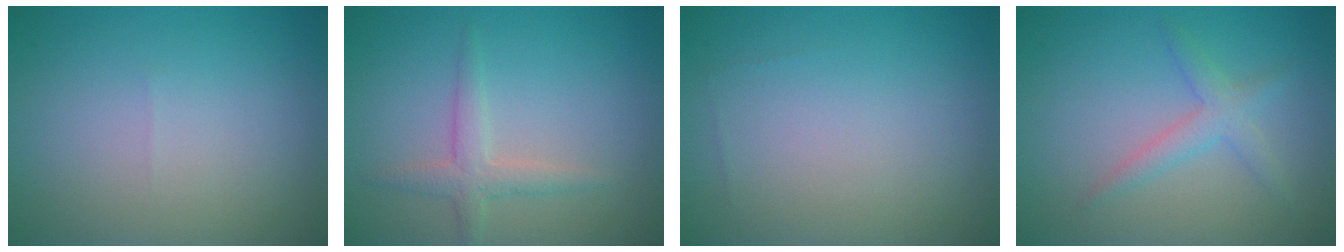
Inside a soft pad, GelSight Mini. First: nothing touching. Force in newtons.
{"total": 2.1, "press": 2.1, "slide": 0.1}
{"total": 0.0}
{"total": 2.2, "press": 2.2, "slide": 0.1}